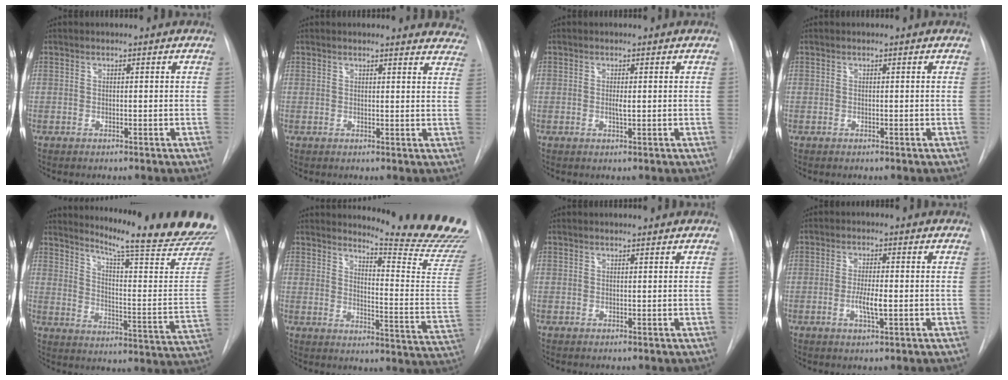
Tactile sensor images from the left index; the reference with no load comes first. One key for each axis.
{"total": 13.6, "fx": 13.1, "fy": 3.1, "fz": 1.9, "tx": 0.010, "ty": -0.044, "tz": 0.115}
{"total": 0.9, "fx": 0.1, "fy": 0.0, "fz": 0.9, "tx": -0.021, "ty": -0.003, "tz": 0.002}
{"total": 0.0}
{"total": 24.0, "fx": 21.5, "fy": -0.5, "fz": 10.5, "tx": -0.161, "ty": -0.123, "tz": 0.269}
{"total": 19.2, "fx": 18.5, "fy": -0.9, "fz": 5.1, "tx": -0.079, "ty": -0.167, "tz": 0.211}
{"total": 1.9, "fx": 1.8, "fy": 0.1, "fz": 0.3, "tx": -0.009, "ty": 0.011, "tz": 0.025}
{"total": 3.6, "fx": -0.7, "fy": 0.5, "fz": 3.4, "tx": -0.068, "ty": -0.006, "tz": -0.012}